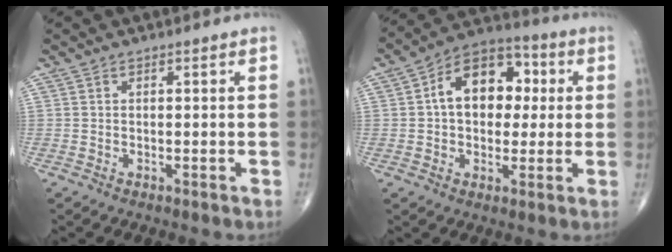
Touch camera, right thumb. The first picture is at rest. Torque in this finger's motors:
{"motor_torque": [0.64, 3.09, 1.08, 0.05, 0.12]}